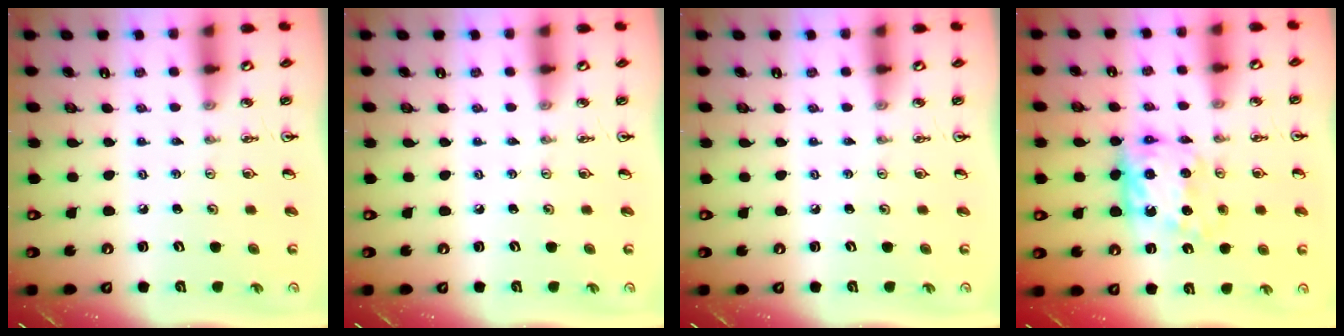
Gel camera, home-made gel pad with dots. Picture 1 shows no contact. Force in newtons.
{"total": 0.0}
{"total": 0.0}
{"total": 11.6, "press": 11.6, "slide": 0.5}